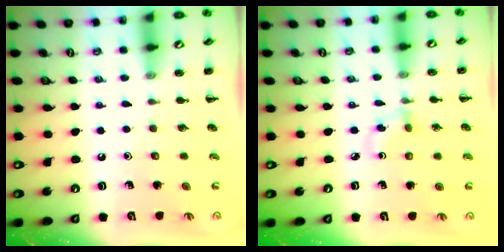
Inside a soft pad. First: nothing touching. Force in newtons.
{"total": 3.4, "press": 3.1, "slide": 1.4}